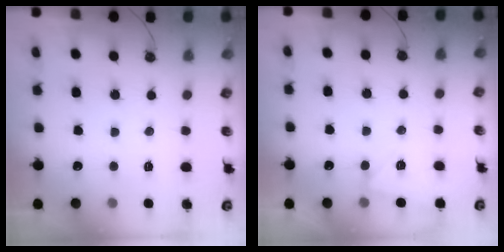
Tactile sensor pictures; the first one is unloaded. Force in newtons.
{"total": 4.0, "press": 3.3, "slide": 2.2}